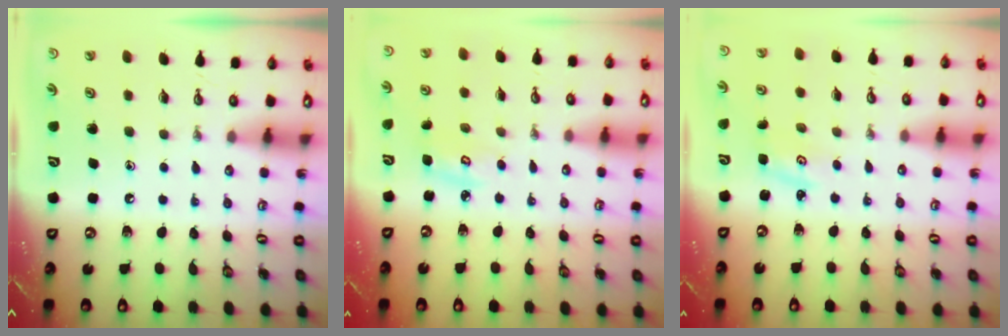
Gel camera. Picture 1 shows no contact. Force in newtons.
{"total": 3.2, "press": 3.2, "slide": 0.1}
{"total": 2.3, "press": 2.3, "slide": 0.3}